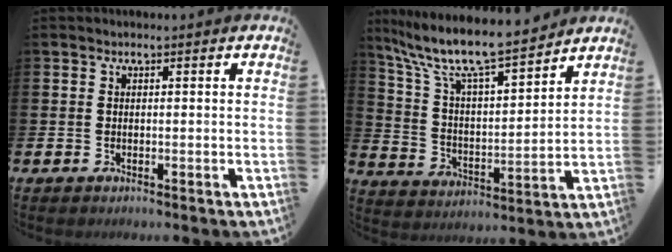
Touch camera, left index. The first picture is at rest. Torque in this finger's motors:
{"motor_torque": [0.55, -0.61, 1.02, 0.21]}